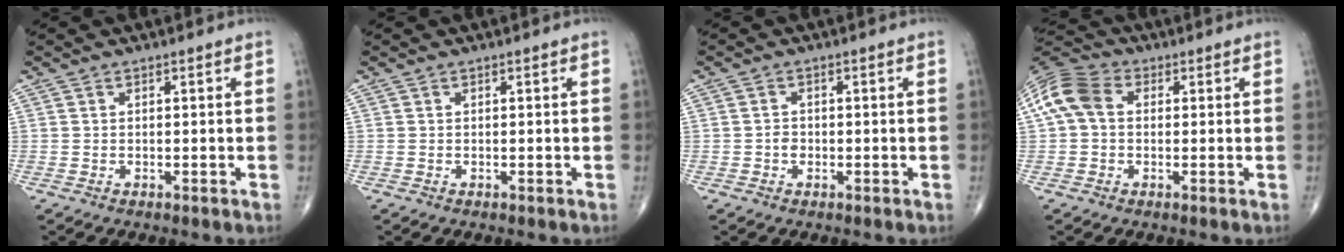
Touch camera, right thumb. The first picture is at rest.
{"total": 0.0}
{"total": 1.5, "force": [-0.4, 1.1, 0.9], "torque": [-0.012, 0.005, -0.006]}
{"total": 9.1, "force": [1.2, 6.7, 6.2], "torque": [-0.130, 0.030, 0.013]}